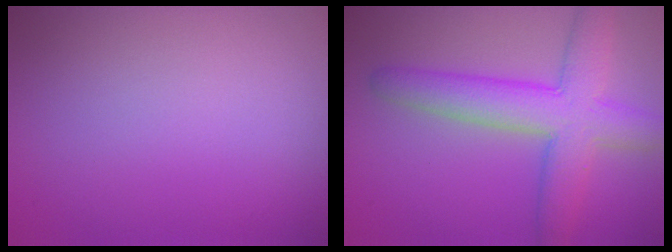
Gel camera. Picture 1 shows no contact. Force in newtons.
{"total": 6.9, "press": 6.9, "slide": 0.4}